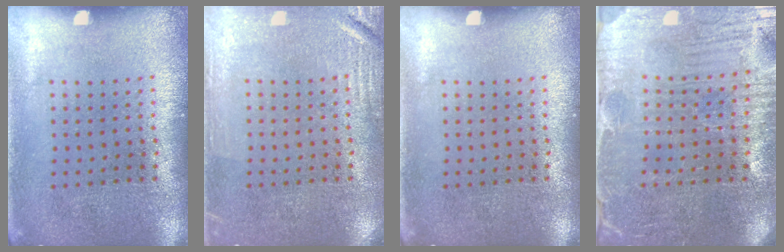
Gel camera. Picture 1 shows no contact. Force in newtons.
{"total": 2.7, "press": 2.7, "slide": 0.4}
{"total": 0.0}
{"total": 3.8, "press": 3.8, "slide": 0.5}